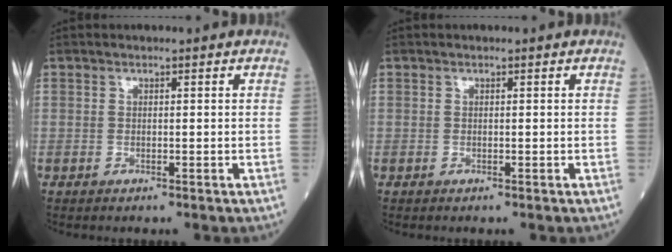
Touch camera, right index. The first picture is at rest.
{"total": 0.0}